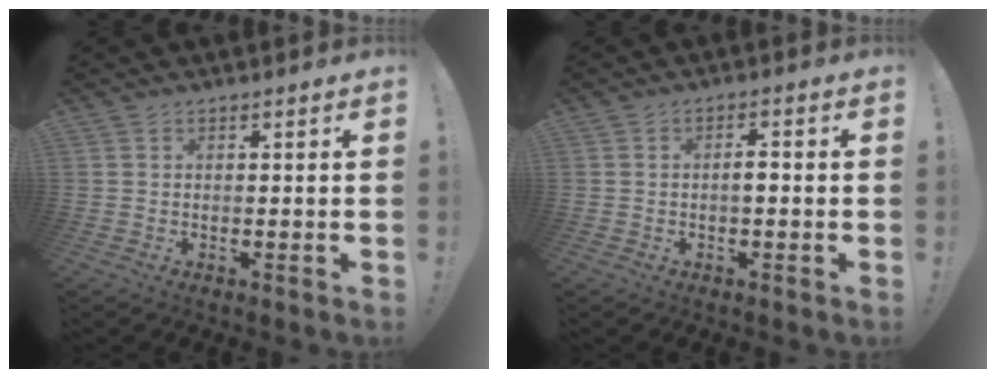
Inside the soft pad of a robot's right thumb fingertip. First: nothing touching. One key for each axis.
{"total": 2.8, "fx": -0.6, "fy": 1.0, "fz": 2.5, "tx": -0.041, "ty": 0.006, "tz": -0.014}